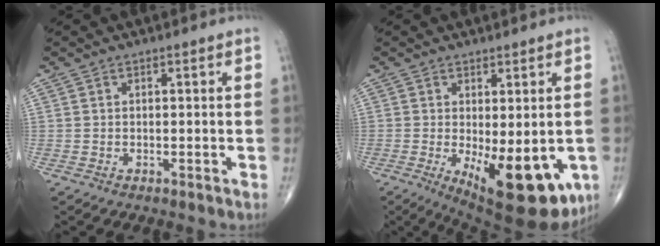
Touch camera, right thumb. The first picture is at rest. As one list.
[{"total": 15.6, "force": [-4.4, 6.5, 13.5], "torque": [-0.162, -0.023, -0.044]}]